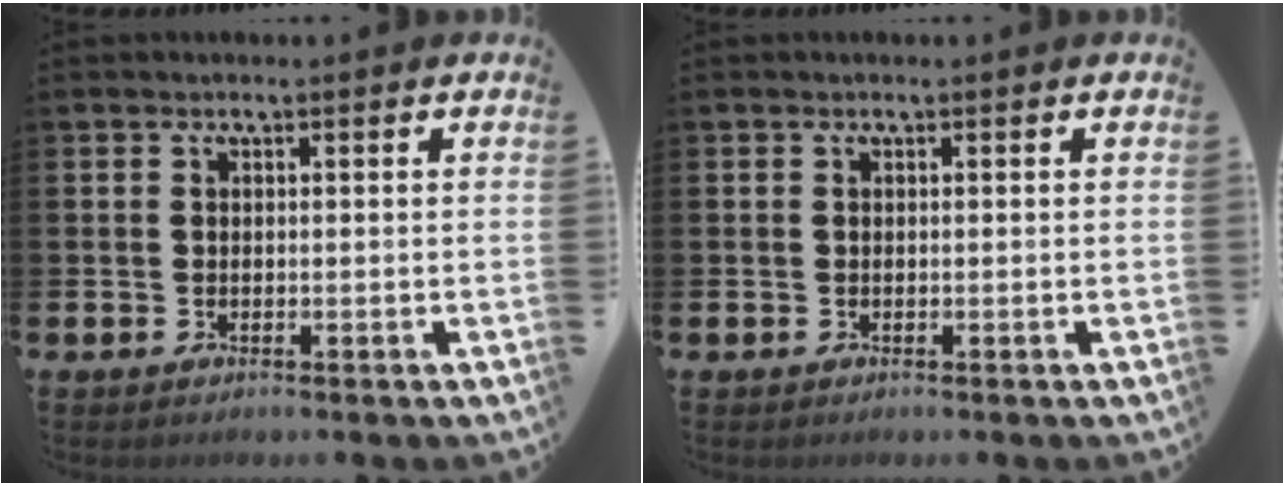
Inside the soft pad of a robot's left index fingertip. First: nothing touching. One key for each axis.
{"total": 0.0}